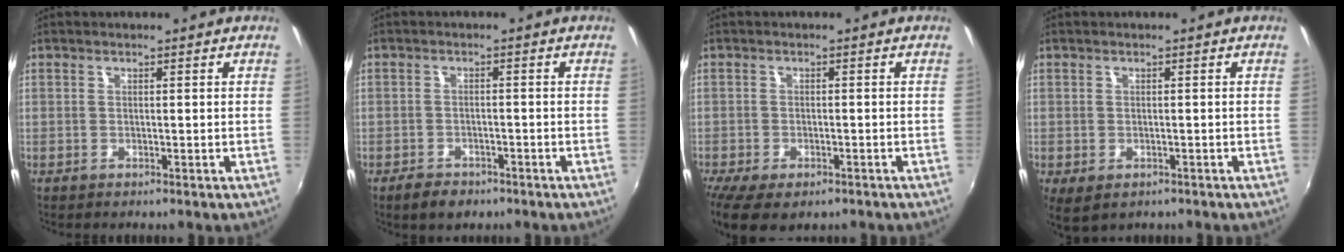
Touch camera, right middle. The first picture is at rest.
{"total": 4.0, "force": [-2.9, 2.3, 1.6], "torque": [-0.044, -0.004, -0.044]}
{"total": 8.9, "force": [-6.0, 3.9, 5.4], "torque": [-0.131, -0.041, -0.094]}
{"total": 3.7, "force": [-1.6, 2.3, 2.4], "torque": [-0.048, -0.017, -0.018]}